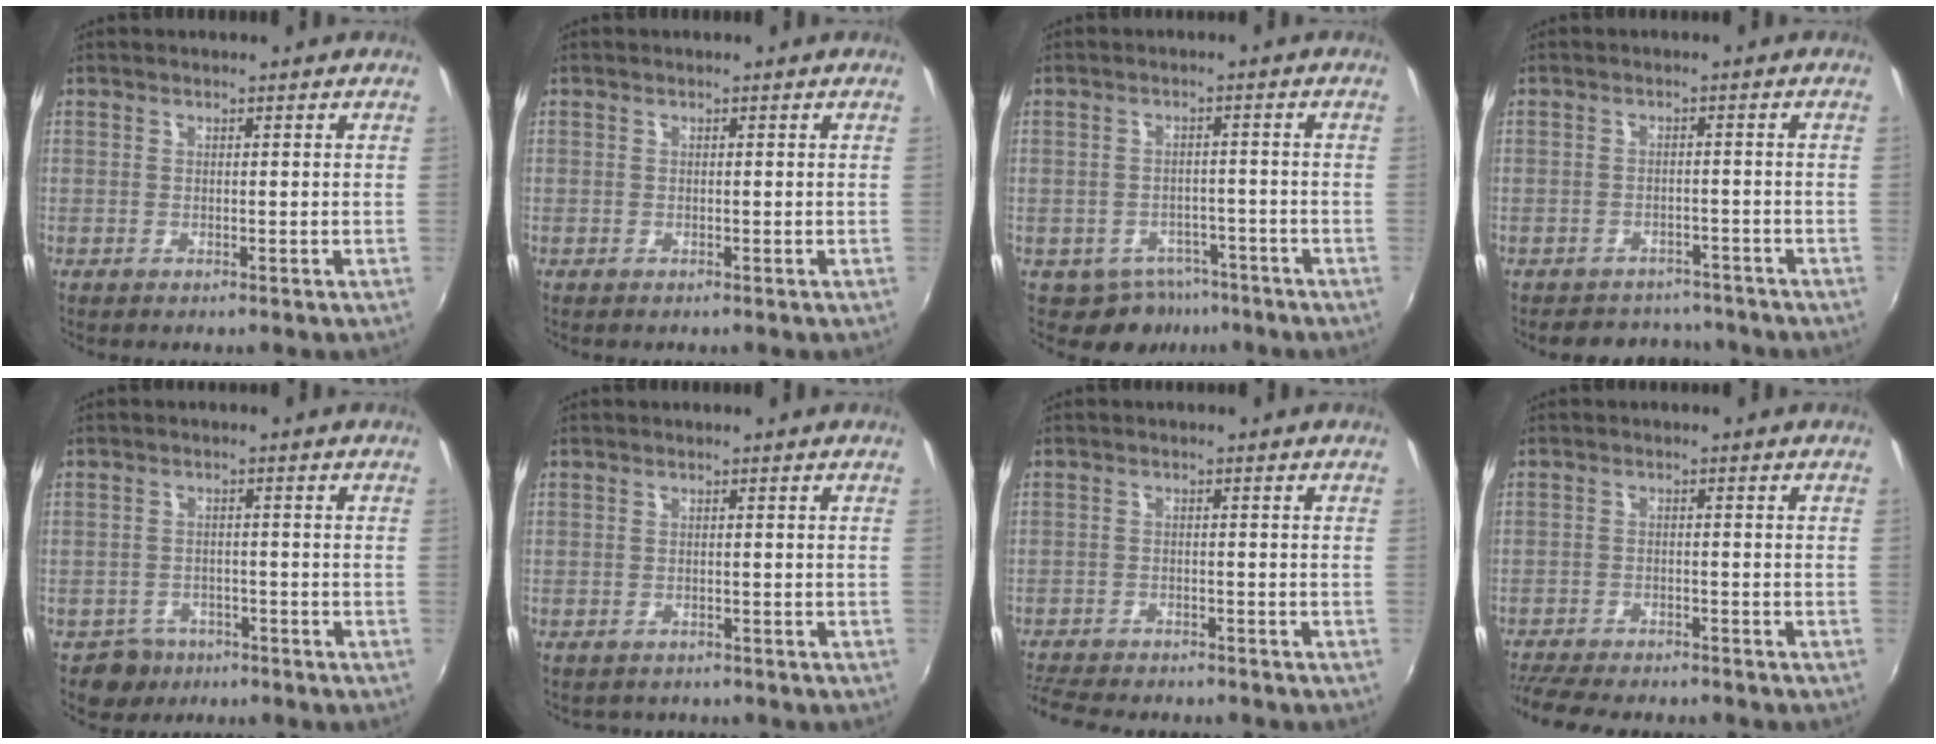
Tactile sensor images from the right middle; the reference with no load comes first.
{"total": 0.0}
{"total": 5.7, "force": [-4.0, 3.9, 1.1], "torque": [-0.023, 0.011, -0.047]}
{"total": 8.5, "force": [-7.6, 3.4, 1.6], "torque": [-0.042, 0.010, -0.100]}
{"total": 3.9, "force": [-2.8, 2.8, 0.0], "torque": [-0.012, 0.008, -0.046]}
{"total": 1.4, "force": [-1.2, 0.6, 0.1], "torque": [-0.005, -0.004, -0.017]}
{"total": 9.2, "force": [-8.4, 1.9, 3.2], "torque": [-0.089, -0.017, -0.138]}
{"total": 10.1, "force": [-9.1, 1.8, 3.9], "torque": [-0.102, -0.022, -0.149]}